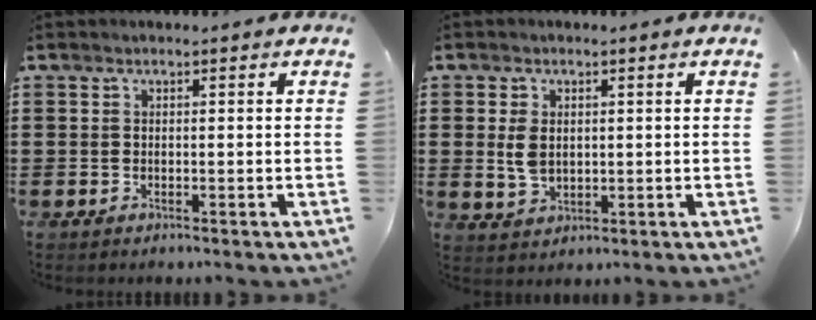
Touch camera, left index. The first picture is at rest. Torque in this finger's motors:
{"motor_torque": [0.64, 0.57, 0.21, 0.04]}